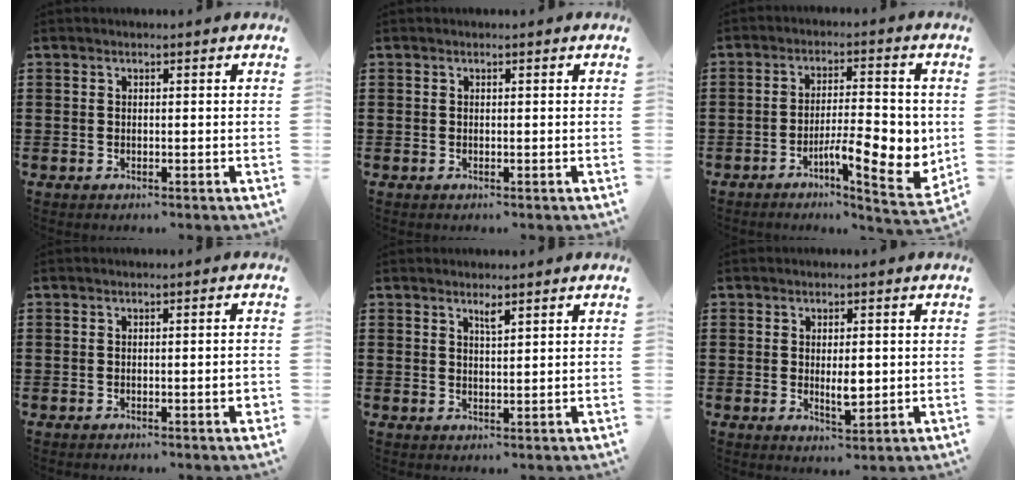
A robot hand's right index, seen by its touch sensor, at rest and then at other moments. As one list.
[{"total": 0.0}, {"total": 10.2, "force": [-2.4, 3.4, 9.3], "torque": [-0.126, -0.005, -0.034]}, {"total": 2.2, "force": [-0.7, 0.1, 2.1], "torque": [-0.034, -0.002, -0.012]}, {"total": 1.7, "force": [1.2, 0.2, 1.1], "torque": [-0.023, 0.000, 0.021]}, {"total": 3.5, "force": [0.0, 1.4, 3.3], "torque": [-0.053, -0.002, -0.002]}]